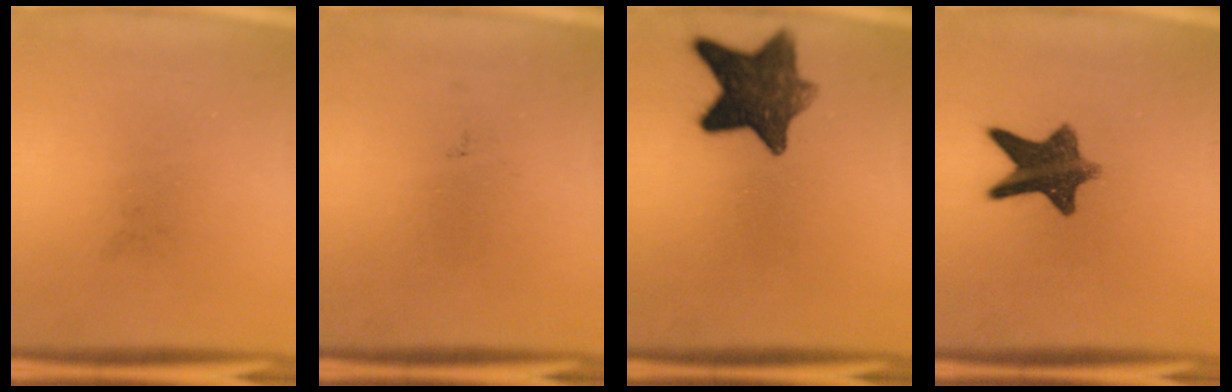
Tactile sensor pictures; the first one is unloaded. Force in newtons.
{"total": 0.0}
{"total": 10.8}
{"total": 10.2}